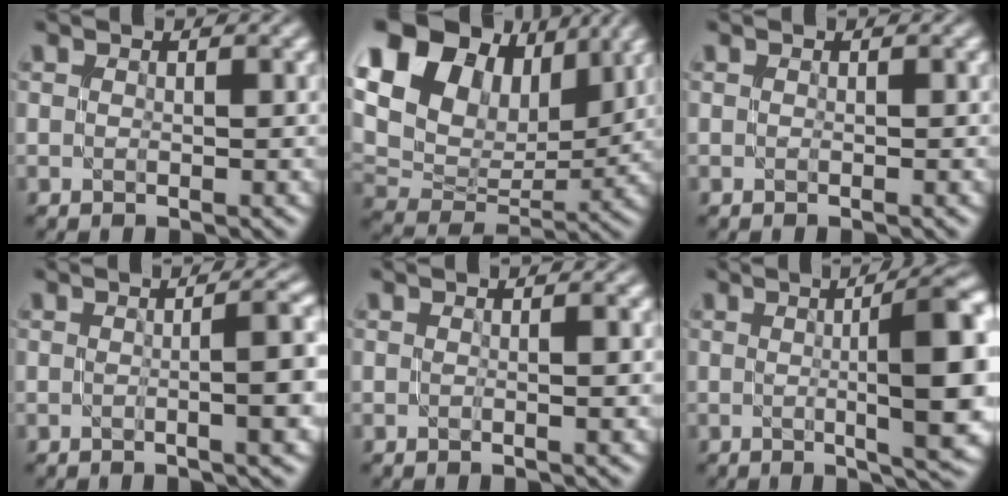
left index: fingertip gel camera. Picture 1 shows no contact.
{"total": 16.2, "force": [7.5, 10.8, 9.6], "torque": [-0.198, 0.044, 0.128]}
{"total": 0.0}
{"total": 6.1, "force": [-0.1, 1.7, 5.8], "torque": [-0.059, 0.008, 0.000]}
{"total": 1.9, "force": [0.0, 0.5, 1.8], "torque": [-0.021, 0.001, -0.004]}
{"total": 12.0, "force": [0.5, 3.0, 11.6], "torque": [-0.120, 0.009, 0.007]}